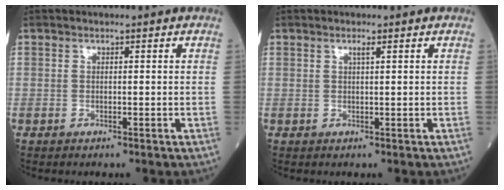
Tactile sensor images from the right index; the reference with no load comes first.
{"total": 0.9, "force": [0.5, 0.0, 0.7], "torque": [-0.015, 0.000, 0.008]}